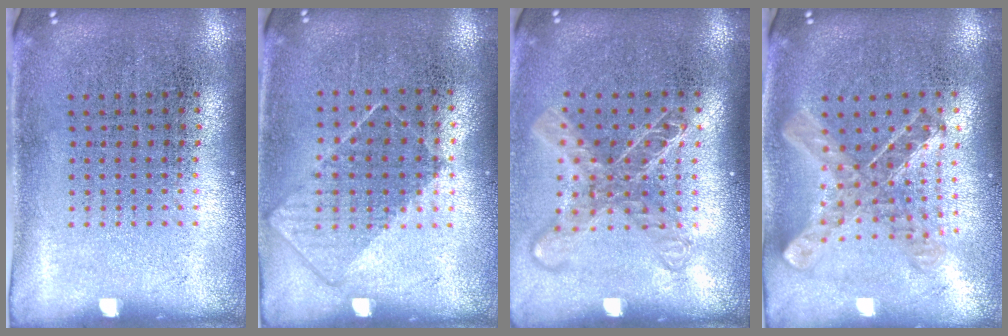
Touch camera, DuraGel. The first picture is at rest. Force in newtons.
{"total": 0.8, "press": 0.7, "slide": 0.4}
{"total": 1.7, "press": 1.4, "slide": 1.0}
{"total": 0.9, "press": 0.9, "slide": 0.1}